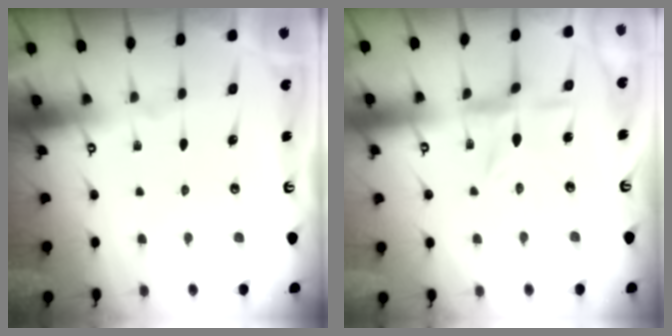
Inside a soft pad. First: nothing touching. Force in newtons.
{"total": 4.5, "press": 4.5, "slide": 0.5}